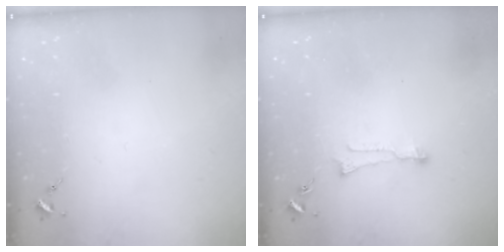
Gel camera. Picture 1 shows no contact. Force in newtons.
{"total": 6.5, "press": 6.5, "slide": 0.4}